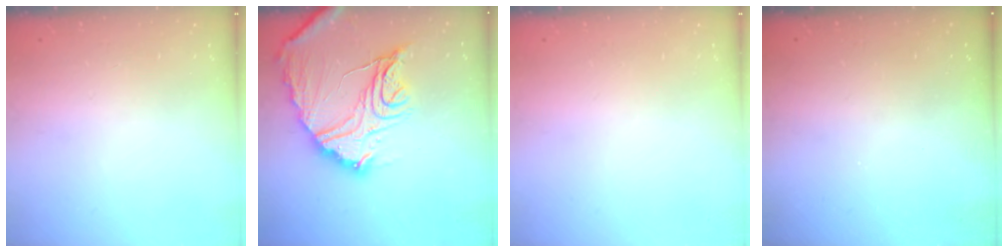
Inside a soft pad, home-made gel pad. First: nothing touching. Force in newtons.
{"total": 20.3, "press": 20.2, "slide": 2.1}
{"total": 0.0}
{"total": 2.9, "press": 2.8, "slide": 1.0}